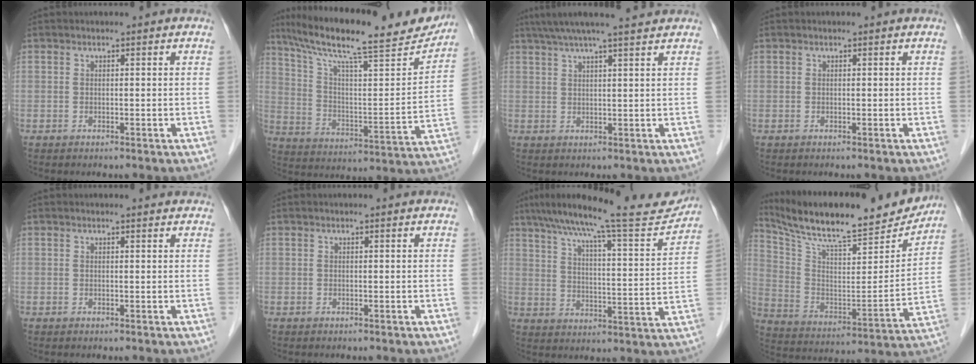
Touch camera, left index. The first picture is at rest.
{"total": 25.3, "force": [21.2, 3.5, 13.4], "torque": [-0.225, -0.011, 0.309]}
{"total": 10.4, "force": [8.9, -0.4, 5.4], "torque": [-0.087, 0.021, 0.119]}
{"total": 0.0}
{"total": 2.3, "force": [2.2, 0.3, 0.6], "torque": [-0.013, 0.004, 0.017]}
{"total": 0.0}
{"total": 20.4, "force": [17.7, 1.8, 10.0], "torque": [-0.161, -0.008, 0.245]}
{"total": 24.4, "force": [21.5, 4.3, 10.8], "torque": [-0.191, -0.023, 0.326]}